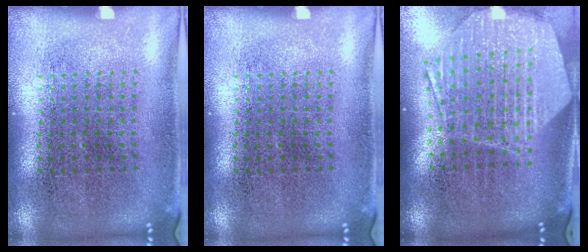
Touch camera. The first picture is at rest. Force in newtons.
{"total": 0.0}
{"total": 2.7, "press": 2.1, "slide": 1.7}